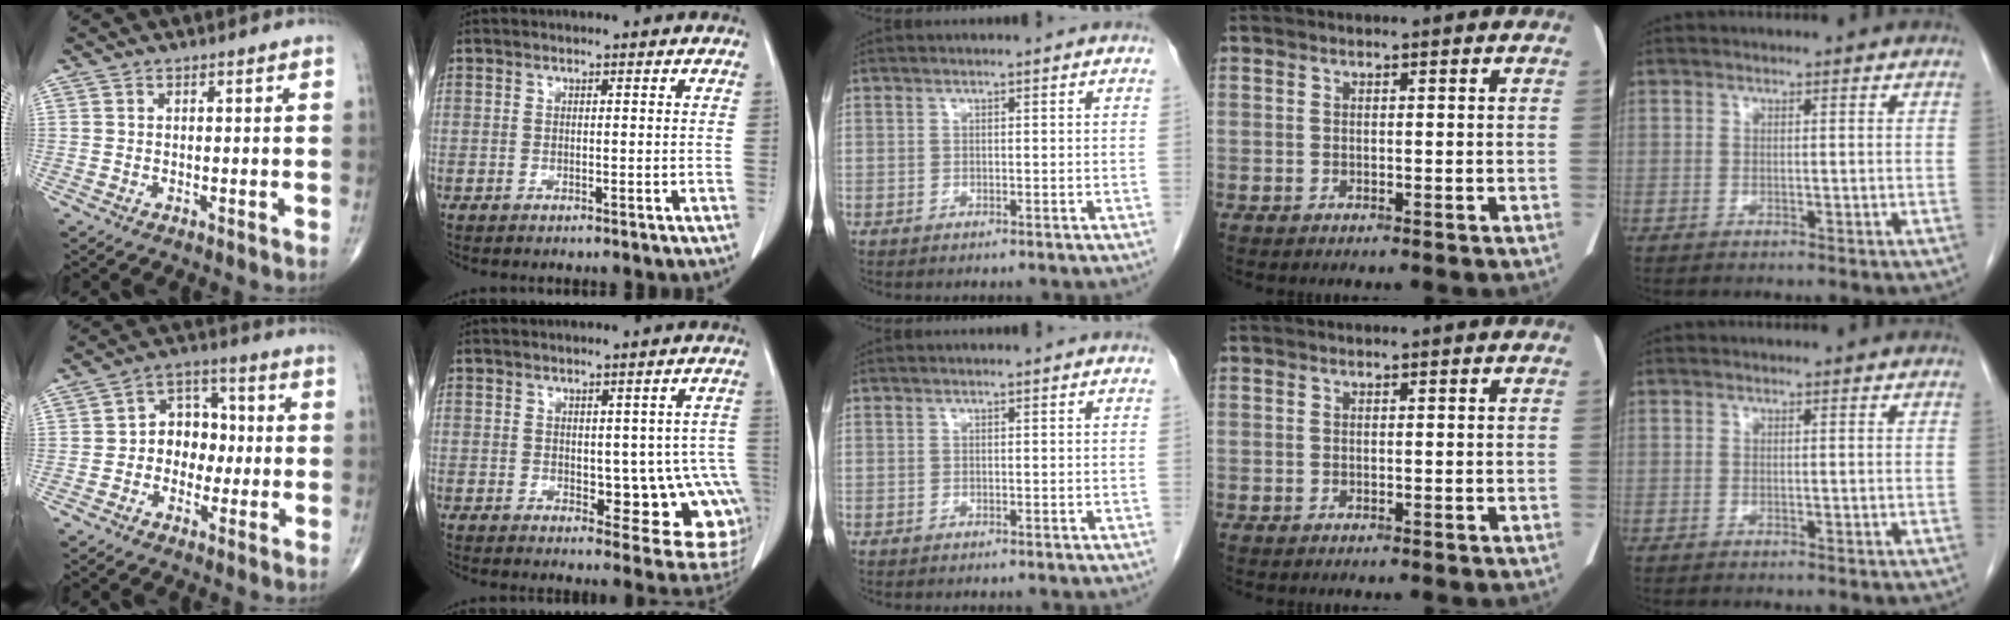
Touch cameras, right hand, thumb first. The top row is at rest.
{"thumb": {"total": 8.6, "force": [-0.7, 6.8, 5.2], "torque": [-0.037, 0.031, -0.024]}, "index": {"total": 10.8, "force": [-1.2, 5.0, 9.4], "torque": [-0.085, 0.012, 0.000]}}